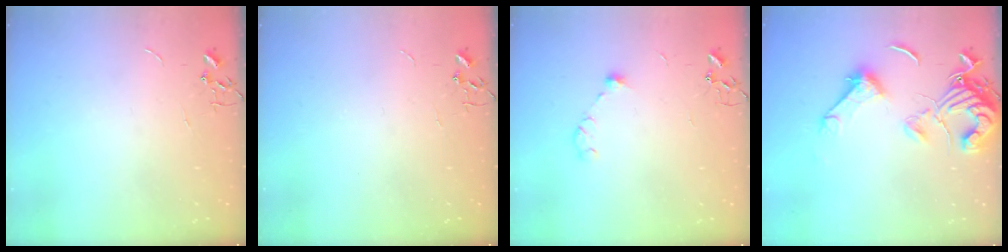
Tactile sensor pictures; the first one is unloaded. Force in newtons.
{"total": 0.0}
{"total": 7.9, "press": 7.8, "slide": 1.5}
{"total": 14.8, "press": 14.7, "slide": 1.8}